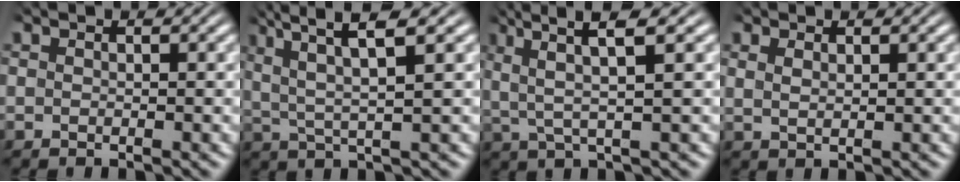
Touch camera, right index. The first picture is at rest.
{"total": 5.9, "force": [3.1, 2.0, 4.6], "torque": [-0.091, 0.005, 0.049]}
{"total": 5.8, "force": [3.2, 1.2, 4.7], "torque": [-0.087, 0.015, 0.046]}
{"total": 1.2, "force": [0.8, 0.4, 0.8], "torque": [-0.013, -0.001, 0.019]}